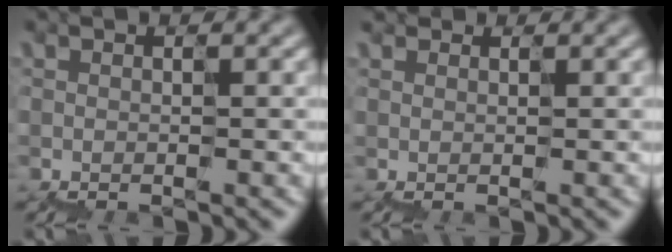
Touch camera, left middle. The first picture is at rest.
{"total": 1.0, "force": [0.9, 0.4, -0.1], "torque": [0.005, 0.010, 0.008]}